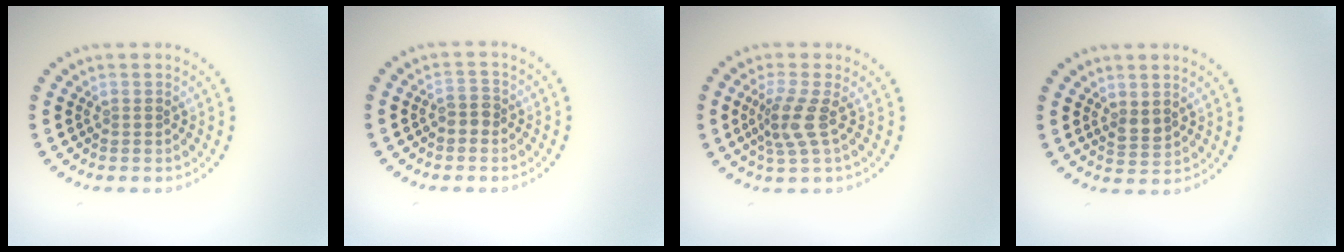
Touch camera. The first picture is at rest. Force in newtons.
{"total": 1.4, "press": 1.3, "slide": 0.5}
{"total": 2.9, "press": 2.2, "slide": 1.8}
{"total": 1.4, "press": 1.3, "slide": 0.6}